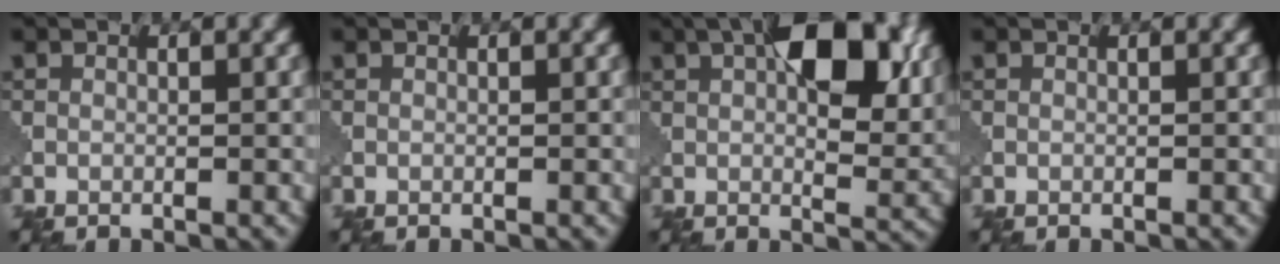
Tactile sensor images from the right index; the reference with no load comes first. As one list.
[{"total": 0.0}, {"total": 10.6, "force": [4.0, 4.8, 8.5], "torque": [-0.115, 0.000, 0.057]}, {"total": 0.0}]